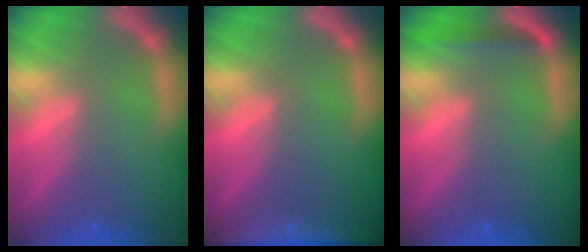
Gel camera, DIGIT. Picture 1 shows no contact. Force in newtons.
{"total": 5.5}
{"total": 1.9}